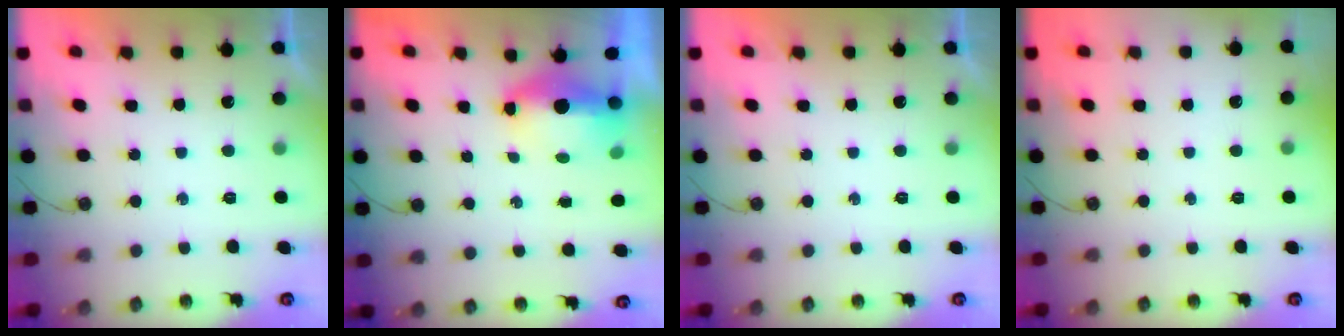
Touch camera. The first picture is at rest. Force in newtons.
{"total": 6.4, "press": 6.3, "slide": 1.3}
{"total": 0.0}
{"total": 0.0}